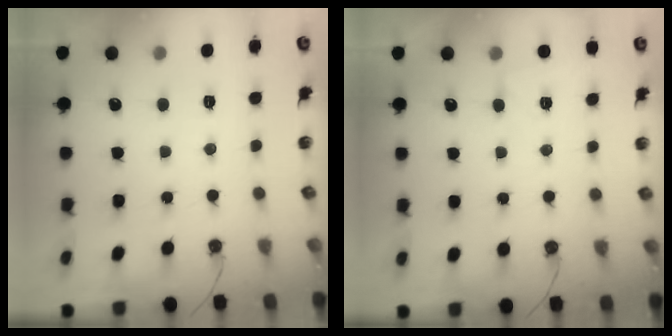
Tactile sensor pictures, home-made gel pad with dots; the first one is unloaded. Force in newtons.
{"total": 2.1, "press": 2.1, "slide": 0.4}